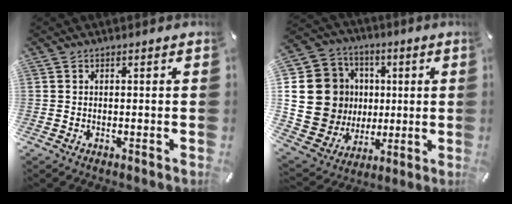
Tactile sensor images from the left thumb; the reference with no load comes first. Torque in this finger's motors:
{"motor_torque": [2.49, 2.52, 1.54, -1.22, 0.40]}